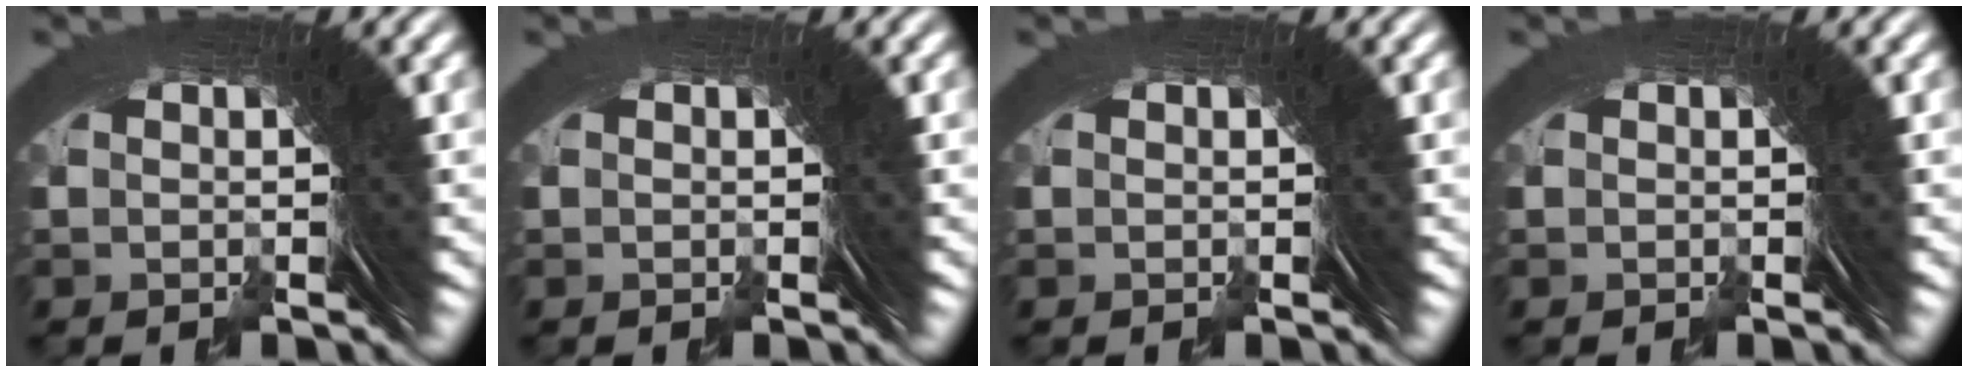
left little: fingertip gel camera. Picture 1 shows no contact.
{"total": 0.0}
{"total": 0.0}
{"total": 0.0}